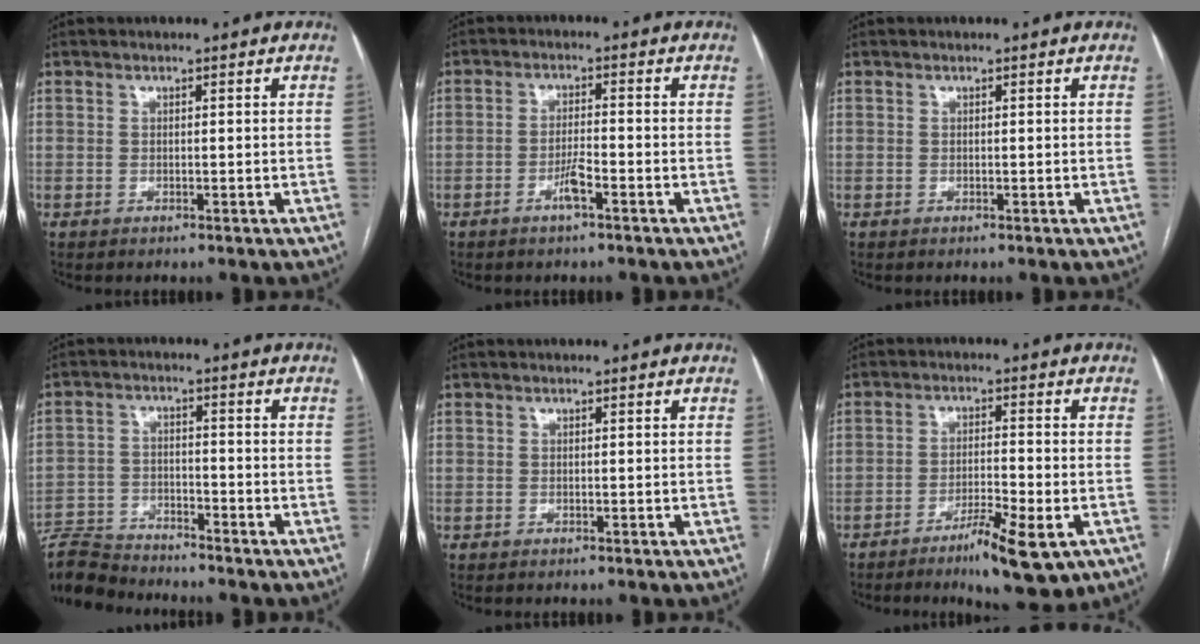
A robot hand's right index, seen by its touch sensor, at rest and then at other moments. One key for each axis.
{"total": 3.3, "fx": -1.9, "fy": 0.2, "fz": 2.7, "tx": -0.053, "ty": -0.001, "tz": -0.036}
{"total": 0.0}
{"total": 6.8, "fx": -6.7, "fy": 1.1, "fz": 0.2, "tx": -0.007, "ty": -0.001, "tz": -0.126}
{"total": 0.0}
{"total": 8.9, "fx": -4.7, "fy": 1.4, "fz": 7.4, "tx": -0.117, "ty": -0.011, "tz": -0.069}